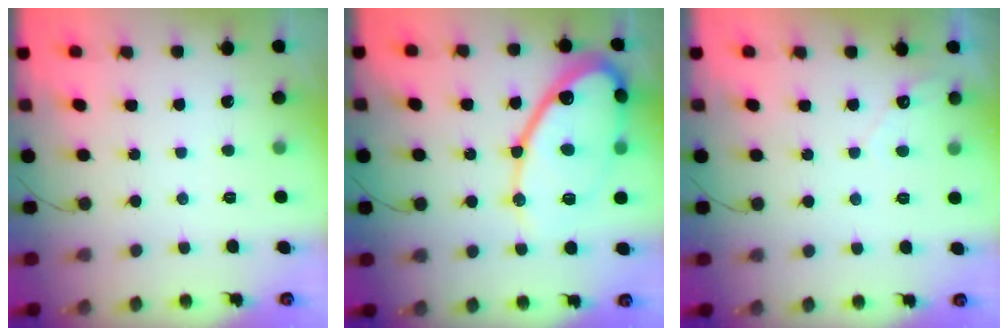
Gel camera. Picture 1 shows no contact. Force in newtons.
{"total": 20.5, "press": 20.4, "slide": 2.0}
{"total": 2.9, "press": 2.9, "slide": 0.1}